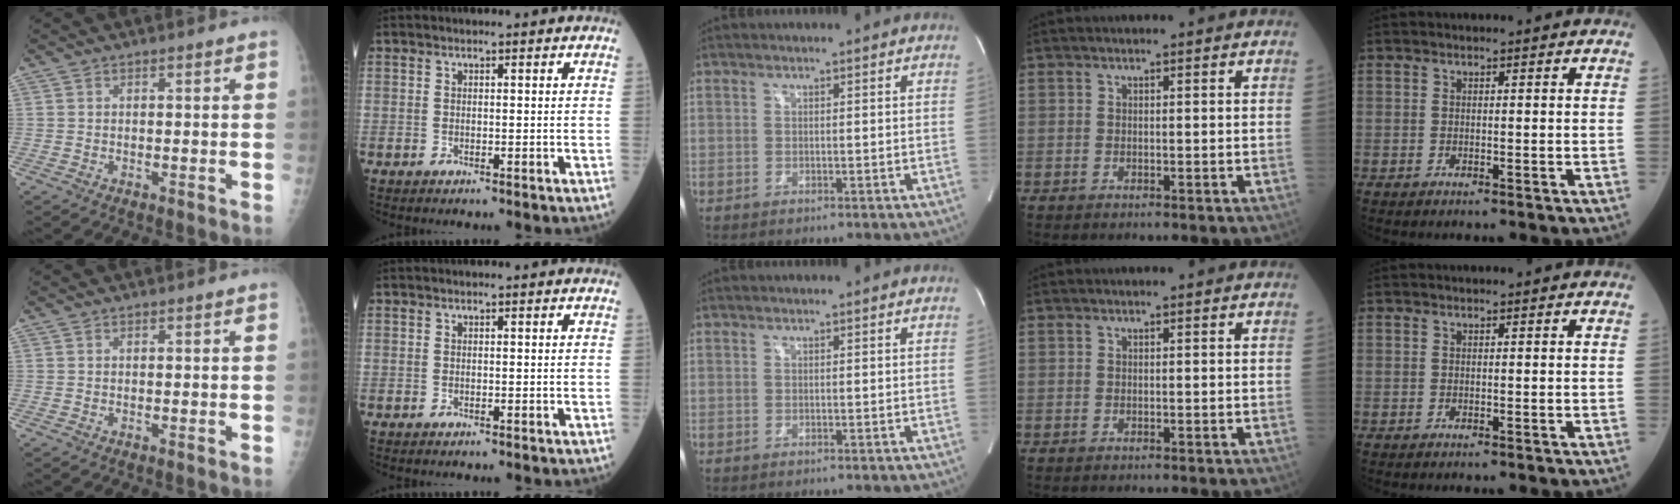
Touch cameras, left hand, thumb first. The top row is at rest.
{}